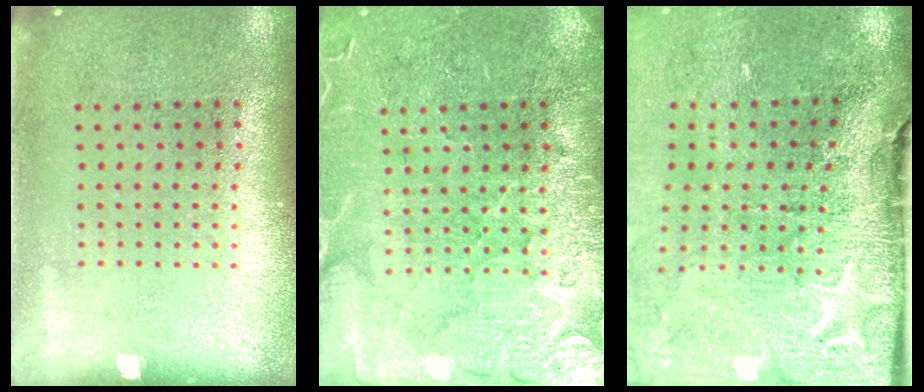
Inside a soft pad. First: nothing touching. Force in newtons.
{"total": 3.5, "press": 3.3, "slide": 1.2}
{"total": 4.1, "press": 3.4, "slide": 2.3}